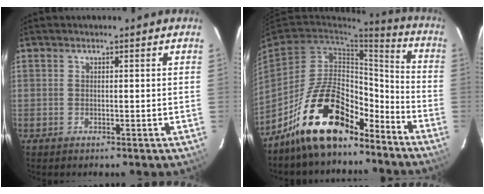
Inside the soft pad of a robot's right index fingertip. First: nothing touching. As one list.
[{"total": 18.6, "force": [-13.7, 7.6, 10.1], "torque": [-0.185, 0.032, -0.223]}]